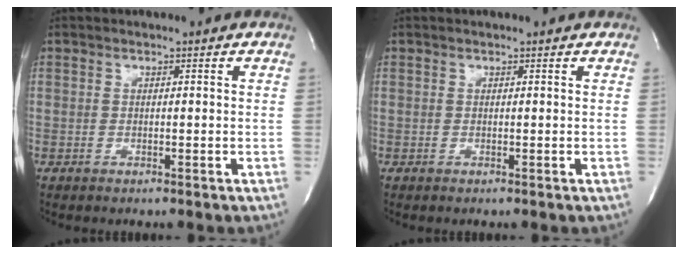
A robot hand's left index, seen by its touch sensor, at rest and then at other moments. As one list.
[{"total": 0.7, "force": [0.6, 0.0, 0.2], "torque": [-0.005, 0.001, 0.008]}]